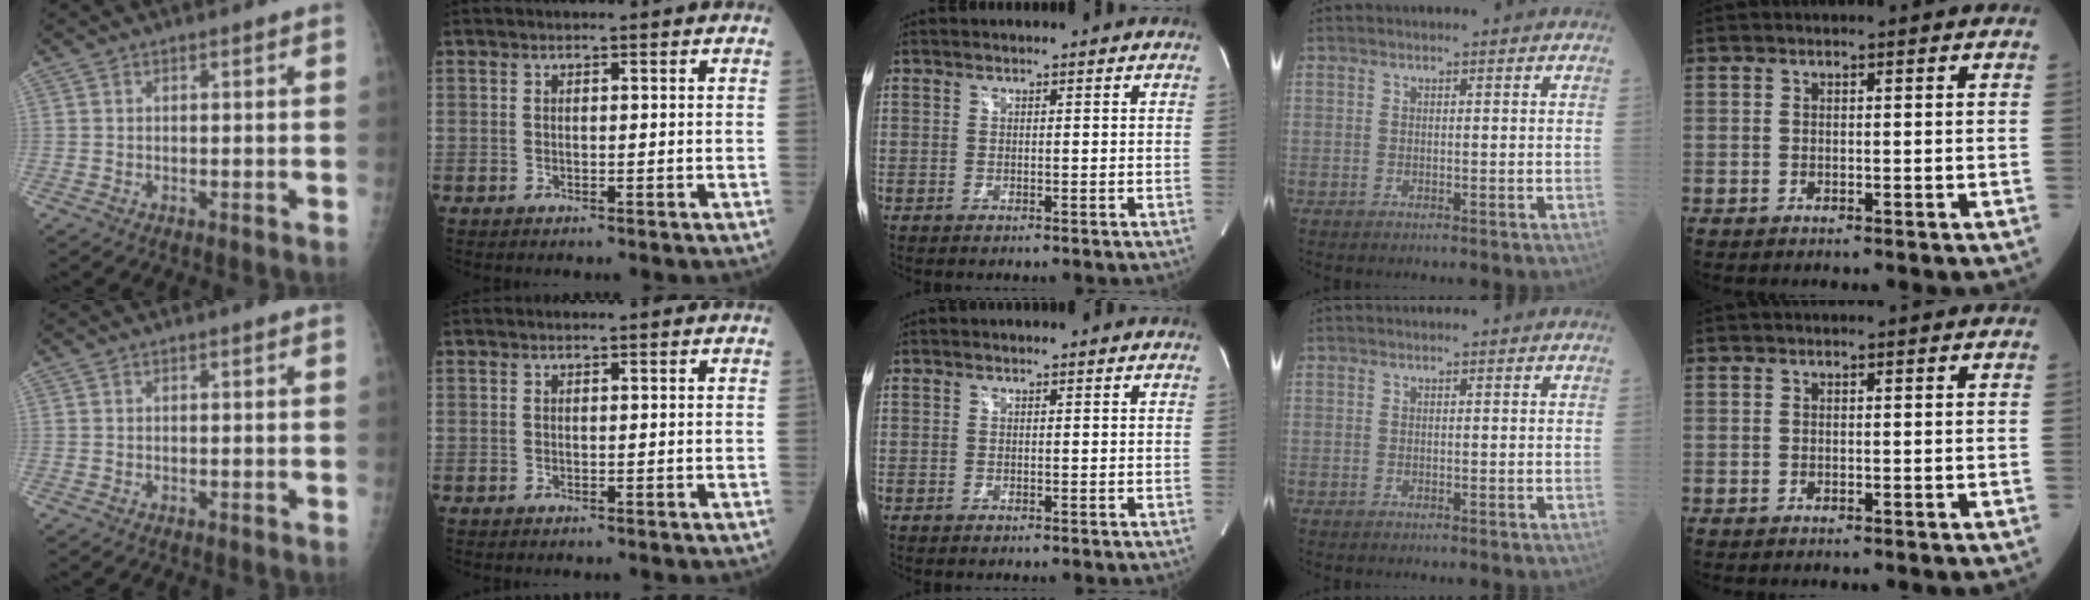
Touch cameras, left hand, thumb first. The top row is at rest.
{}